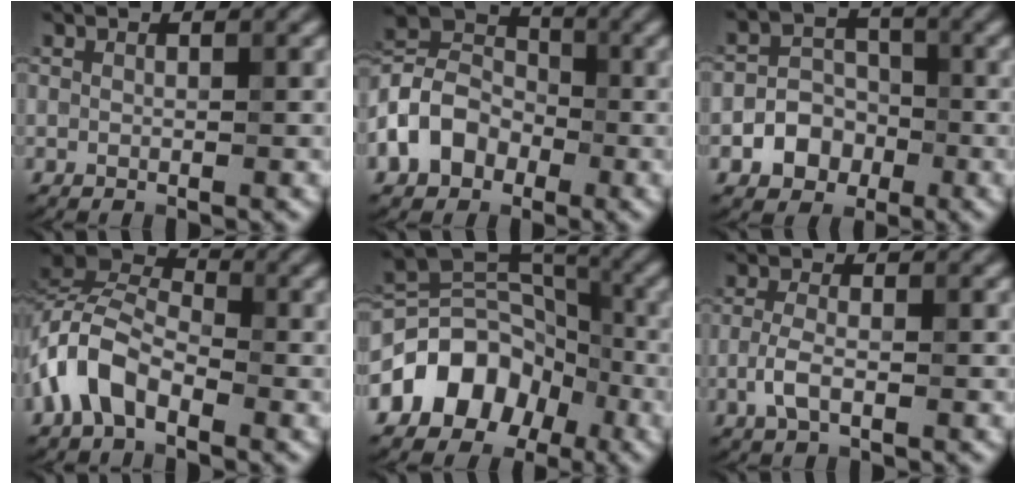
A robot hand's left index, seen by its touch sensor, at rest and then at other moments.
{"total": 5.7, "force": [-2.3, 4.3, 3.1], "torque": [-0.060, 0.012, -0.061]}
{"total": 4.5, "force": [-1.7, 3.7, 1.7], "torque": [0.003, 0.010, -0.050]}
{"total": 5.8, "force": [-3.1, 3.2, 3.7], "torque": [-0.081, 0.009, -0.075]}
{"total": 7.7, "force": [-3.5, 5.7, 3.8], "torque": [-0.048, 0.021, -0.072]}
{"total": 2.3, "force": [-0.9, 0.8, 2.0], "torque": [-0.050, 0.005, -0.021]}